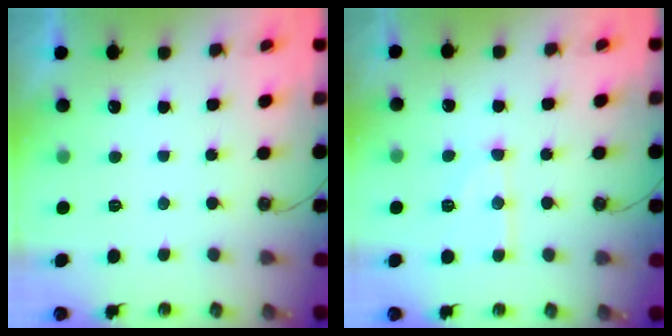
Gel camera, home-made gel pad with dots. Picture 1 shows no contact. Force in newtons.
{"total": 11.3, "press": 11.2, "slide": 1.1}